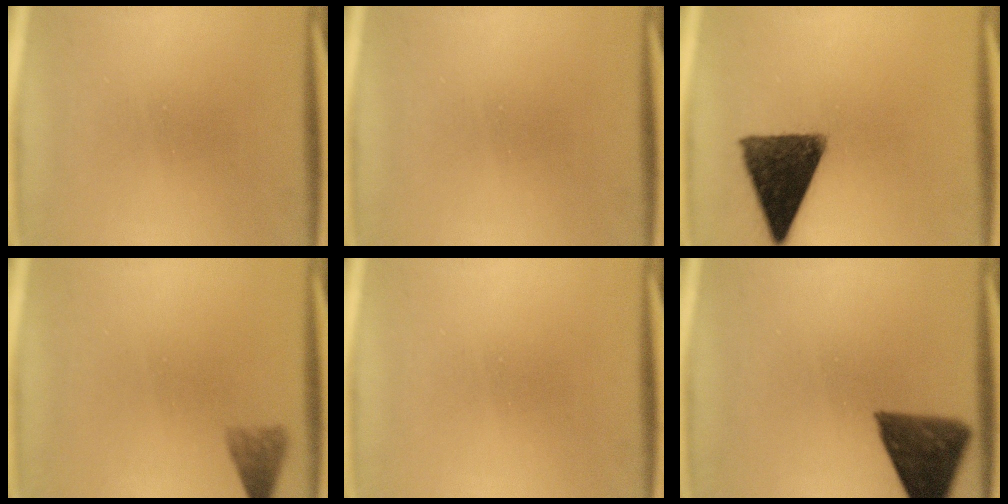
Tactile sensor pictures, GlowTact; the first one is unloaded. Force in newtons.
{"total": 0.0}
{"total": 13.5}
{"total": 2.9}
{"total": 0.0}
{"total": 9.4}